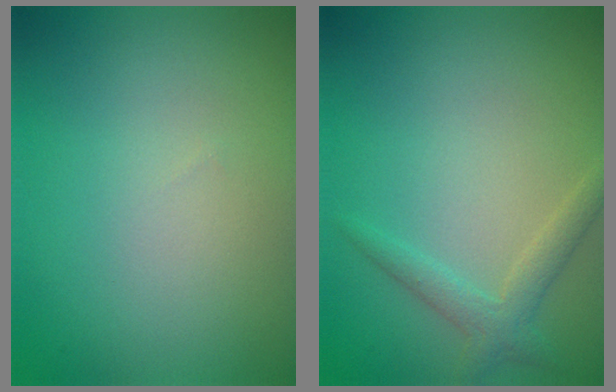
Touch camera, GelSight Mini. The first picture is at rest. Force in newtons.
{"total": 2.0, "press": 2.0, "slide": 0.1}